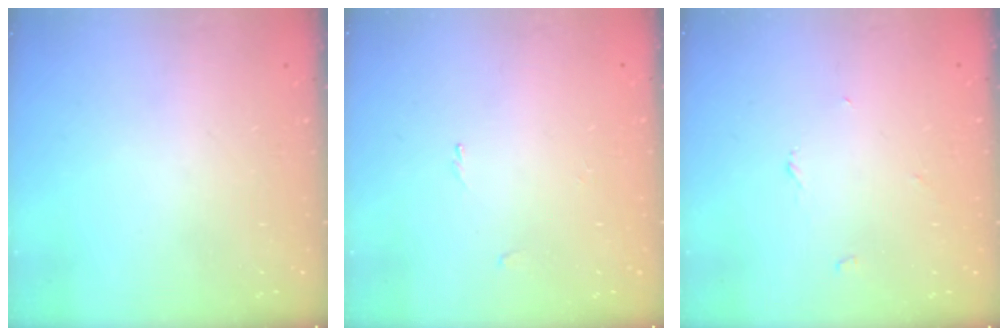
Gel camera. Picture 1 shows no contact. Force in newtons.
{"total": 0.0}
{"total": 2.7, "press": 2.7, "slide": 0.3}